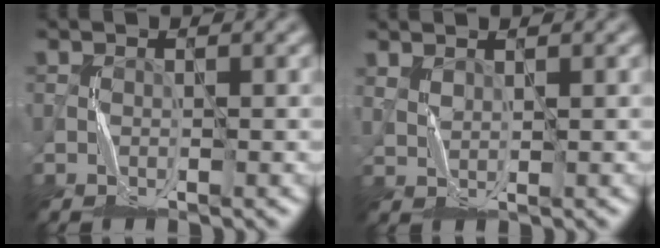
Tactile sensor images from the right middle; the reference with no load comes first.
{"total": 1.6, "force": [1.1, 0.6, 1.1], "torque": [-0.030, -0.001, 0.028]}